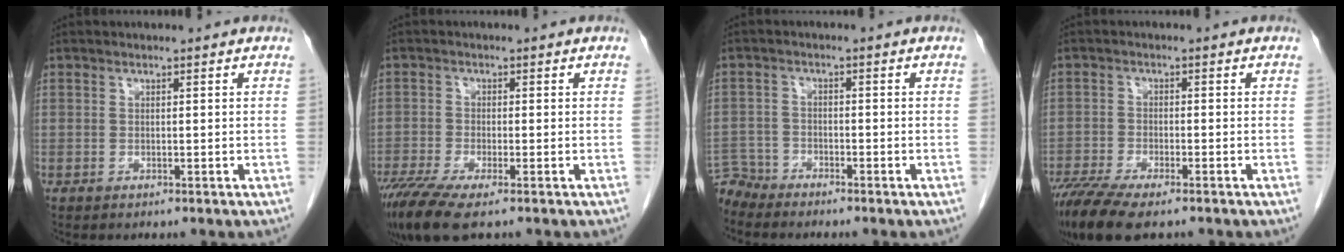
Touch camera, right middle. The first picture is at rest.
{"total": 6.4, "force": [-4.3, 0.8, 4.6], "torque": [-0.082, -0.017, -0.078]}
{"total": 4.1, "force": [-4.0, 0.6, -0.7], "torque": [0.021, -0.008, -0.077]}
{"total": 8.4, "force": [-6.4, 1.6, 5.1], "torque": [-0.088, -0.017, -0.109]}